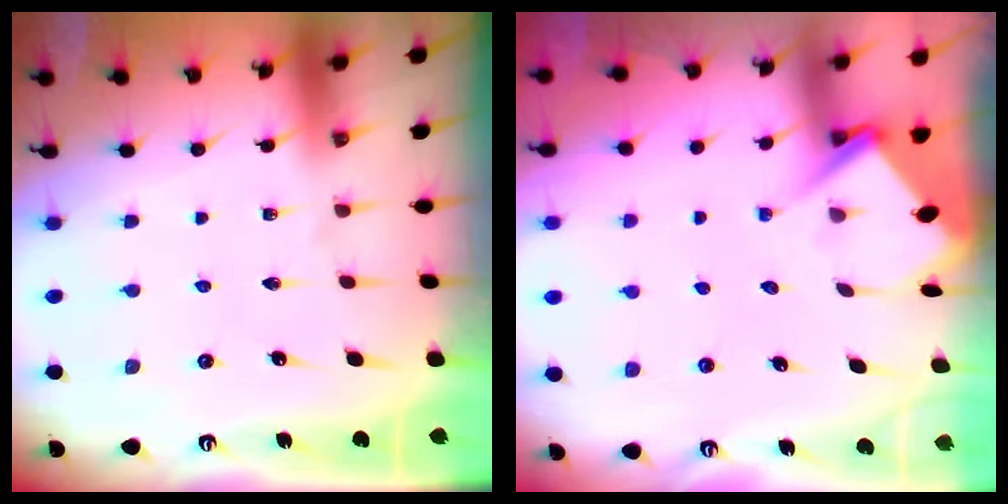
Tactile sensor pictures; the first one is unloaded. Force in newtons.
{"total": 6.4, "press": 6.4, "slide": 0.4}